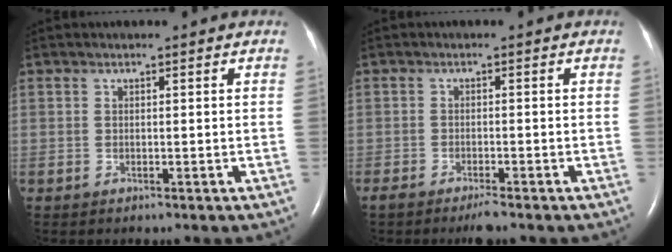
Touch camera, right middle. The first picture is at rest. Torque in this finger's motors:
{"motor_torque": [0.50, -0.28, -0.04, 0.01]}